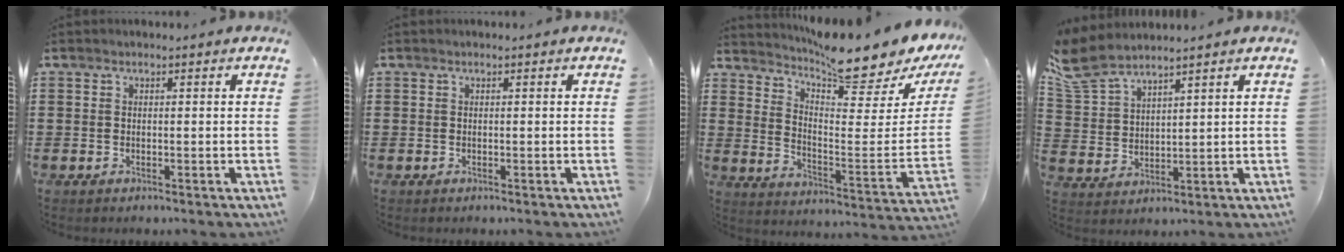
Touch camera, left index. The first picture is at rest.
{"total": 0.0}
{"total": 9.8, "force": [8.7, 0.8, 4.4], "torque": [-0.082, -0.071, 0.140]}
{"total": 6.0, "force": [5.2, 1.7, 2.5], "torque": [-0.073, -0.016, 0.097]}